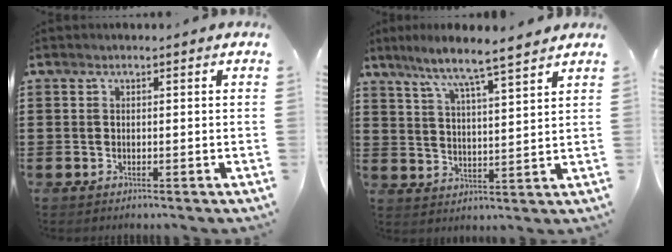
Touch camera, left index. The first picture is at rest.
{"total": 6.1, "force": [5.5, -0.5, 2.6], "torque": [-0.075, -0.033, 0.091]}